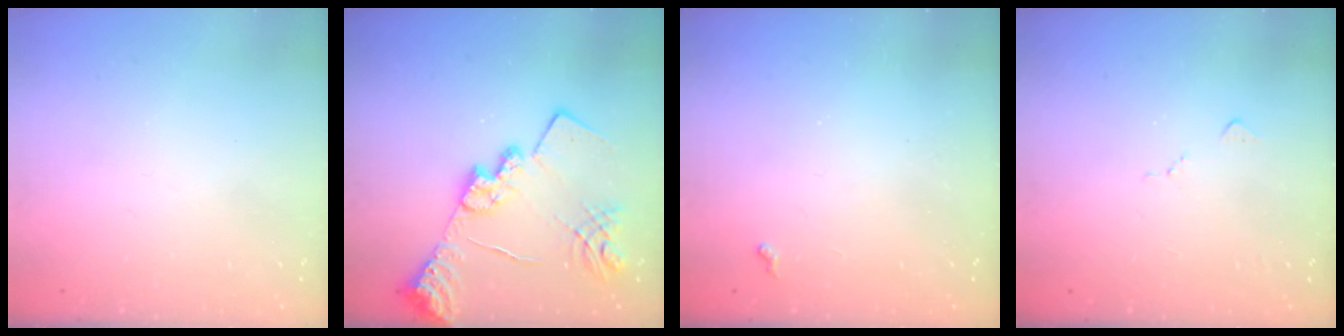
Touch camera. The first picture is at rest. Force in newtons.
{"total": 17.2, "press": 17.1, "slide": 1.7}
{"total": 5.5, "press": 5.5, "slide": 0.8}
{"total": 5.6, "press": 5.5, "slide": 0.9}